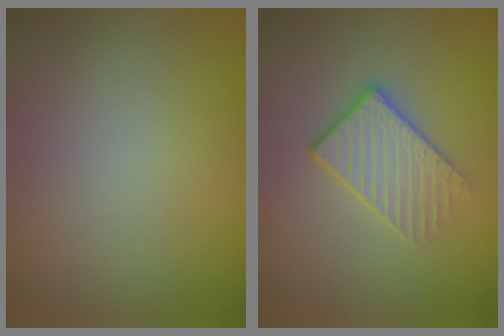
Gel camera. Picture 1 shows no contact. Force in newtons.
{"total": 2.9, "press": 2.6, "slide": 1.2}